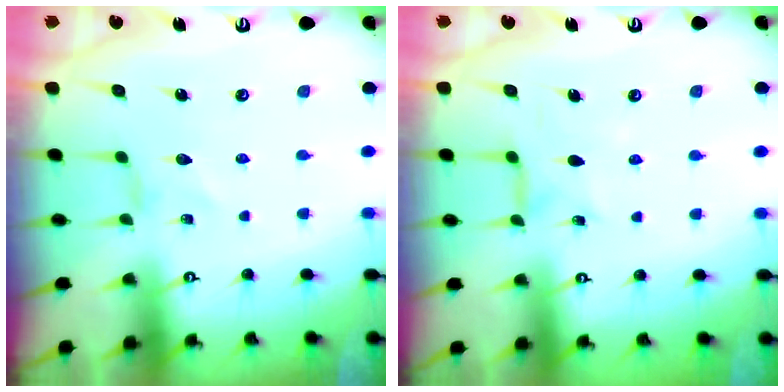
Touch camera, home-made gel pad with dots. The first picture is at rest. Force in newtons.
{"total": 3.2, "press": 3.1, "slide": 0.3}